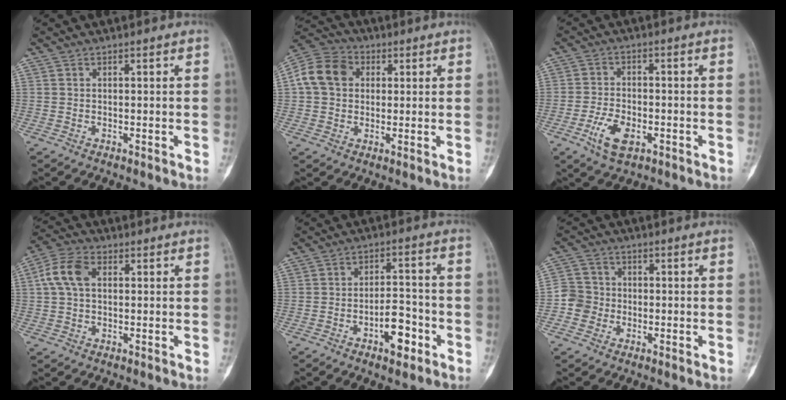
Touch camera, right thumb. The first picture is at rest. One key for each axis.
{"total": 10.5, "fx": 2.0, "fy": 8.4, "fz": 5.9, "tx": -0.104, "ty": 0.021, "tz": 0.025}
{"total": 6.8, "fx": -3.1, "fy": 3.6, "fz": 4.9, "tx": -0.094, "ty": 0.010, "tz": -0.055}
{"total": 7.1, "fx": 1.3, "fy": 4.5, "fz": 5.3, "tx": -0.114, "ty": 0.021, "tz": 0.021}
{"total": 7.4, "fx": -3.5, "fy": 3.5, "fz": 5.5, "tx": -0.068, "ty": 0.032, "tz": -0.056}
{"total": 4.8, "fx": -1.3, "fy": 4.6, "fz": 0.6, "tx": 0.016, "ty": 0.013, "tz": -0.037}